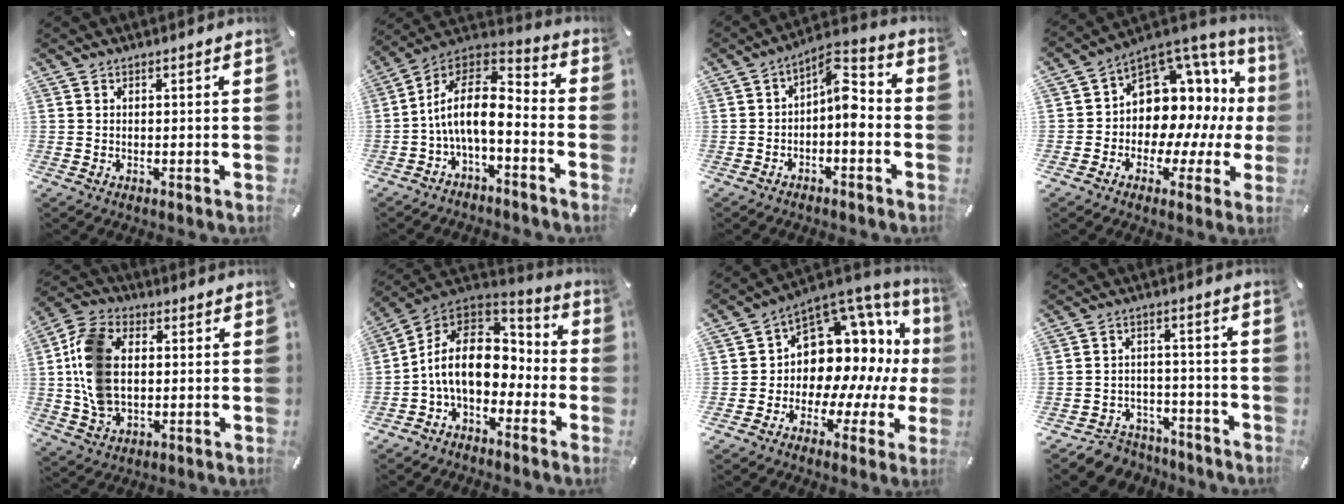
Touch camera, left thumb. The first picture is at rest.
{"total": 12.3, "force": [-2.3, 6.0, 10.4], "torque": [-0.224, -0.001, -0.046]}
{"total": 8.4, "force": [-1.0, 4.4, 7.1], "torque": [-0.103, 0.002, -0.019]}
{"total": 11.6, "force": [3.3, 9.3, 6.1], "torque": [-0.084, -0.057, 0.060]}
{"total": 14.3, "force": [0.5, 10.4, 9.7], "torque": [-0.215, 0.011, 0.012]}
{"total": 14.6, "force": [-1.7, 10.1, 10.4], "torque": [-0.209, 0.012, -0.027]}
{"total": 13.5, "force": [4.4, 10.4, 7.4], "torque": [-0.108, -0.074, 0.083]}
{"total": 6.6, "force": [-4.8, 4.3, 1.5], "torque": [-0.019, 0.033, -0.087]}